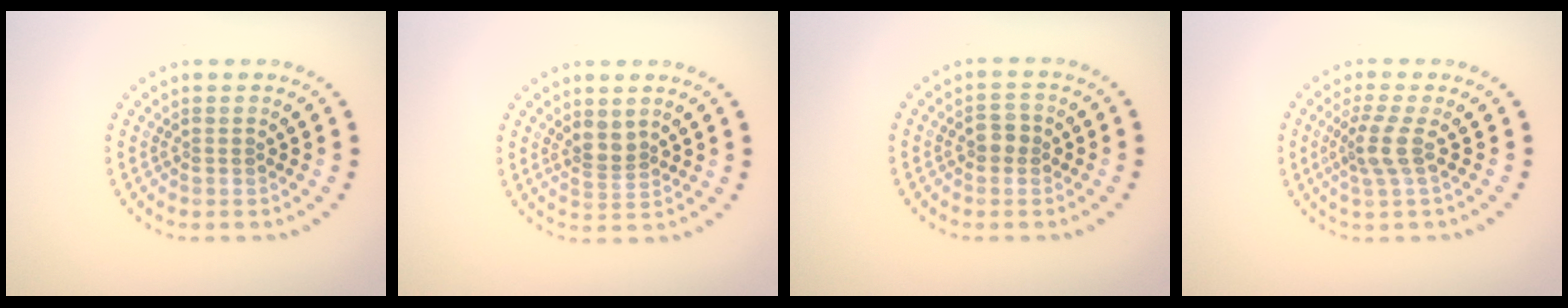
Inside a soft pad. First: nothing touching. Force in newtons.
{"total": 2.0, "press": 1.7, "slide": 1.1}
{"total": 1.8, "press": 1.8, "slide": 0.4}
{"total": 2.5, "press": 1.9, "slide": 1.7}